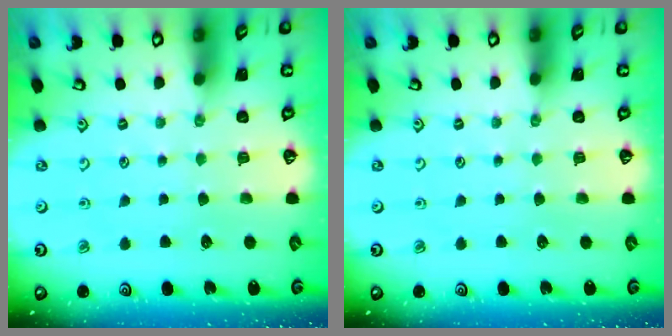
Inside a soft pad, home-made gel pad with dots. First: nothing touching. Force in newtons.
{"total": 0.0}